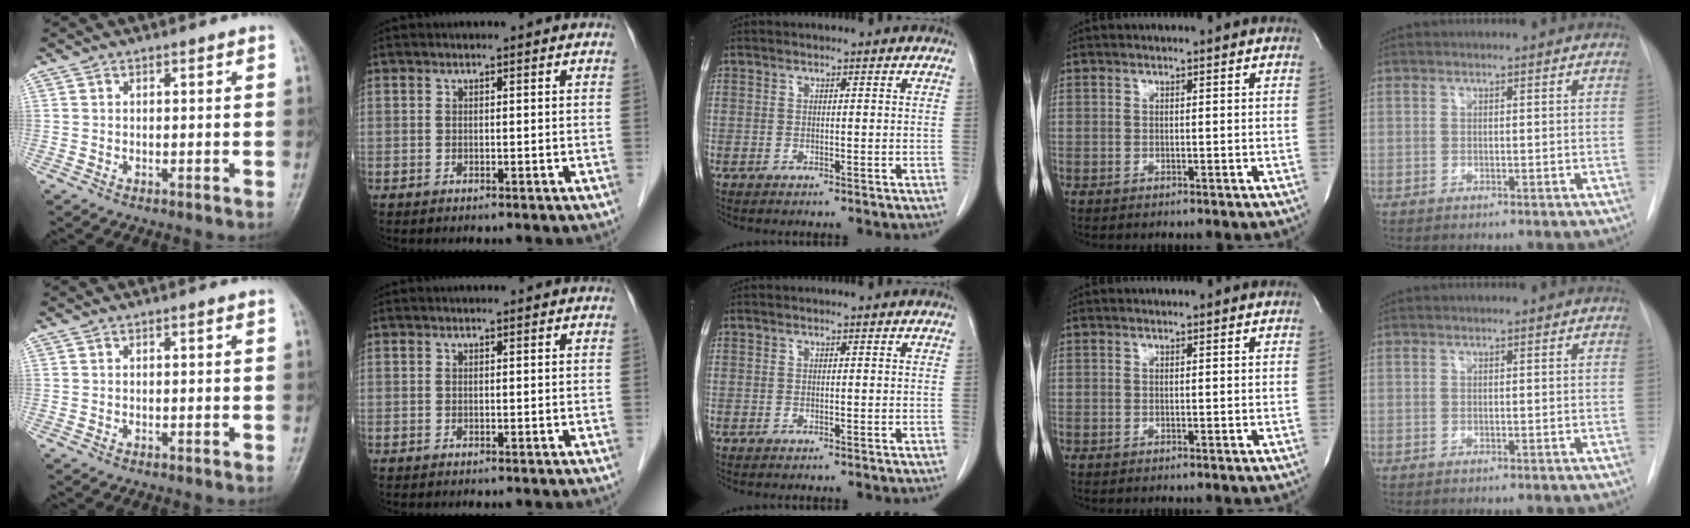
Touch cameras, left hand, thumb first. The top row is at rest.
{}